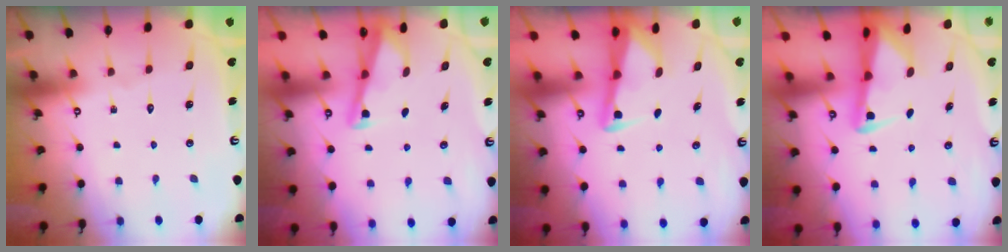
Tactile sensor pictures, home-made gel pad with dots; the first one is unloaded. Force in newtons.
{"total": 3.0, "press": 3.0, "slide": 0.3}
{"total": 2.9, "press": 2.9, "slide": 0.4}
{"total": 2.5, "press": 2.4, "slide": 0.6}